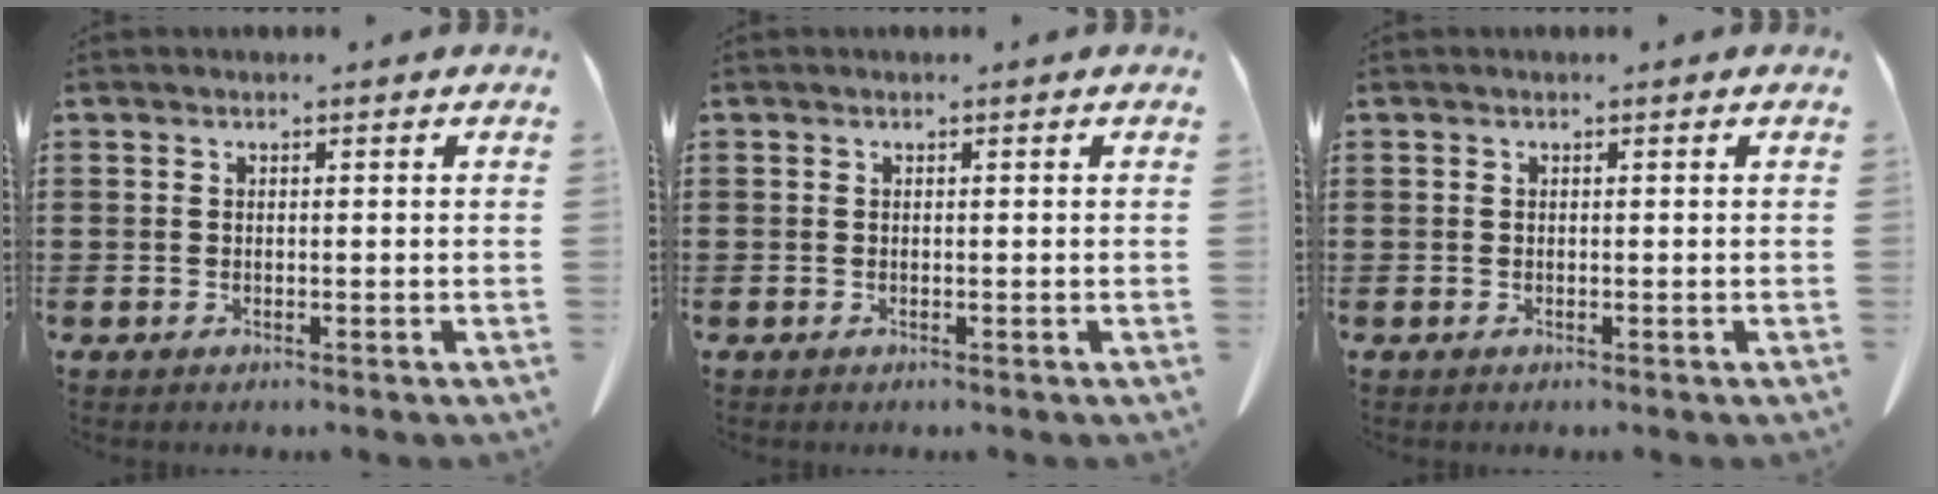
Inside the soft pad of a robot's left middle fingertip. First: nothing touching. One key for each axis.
{"total": 0.0}
{"total": 0.0}